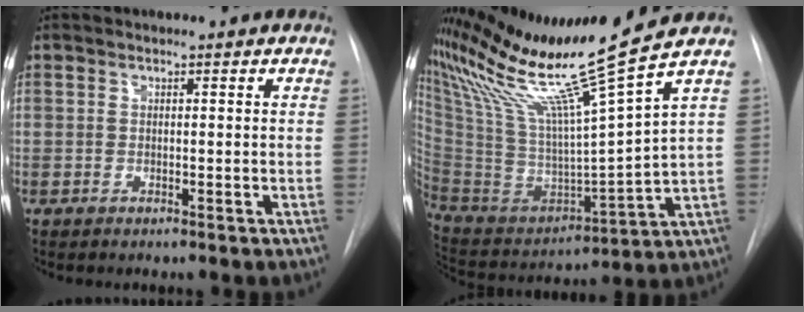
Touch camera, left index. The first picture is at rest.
{"total": 20.3, "force": [15.4, -3.6, 12.8], "torque": [-0.224, -0.054, 0.282]}